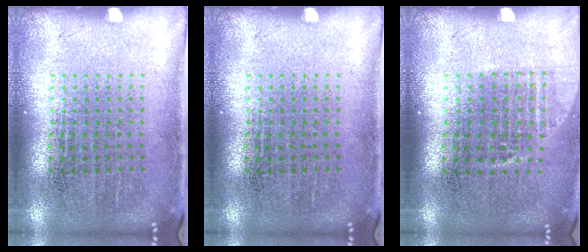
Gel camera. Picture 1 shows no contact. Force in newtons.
{"total": 0.0}
{"total": 1.0, "press": 0.9, "slide": 0.5}